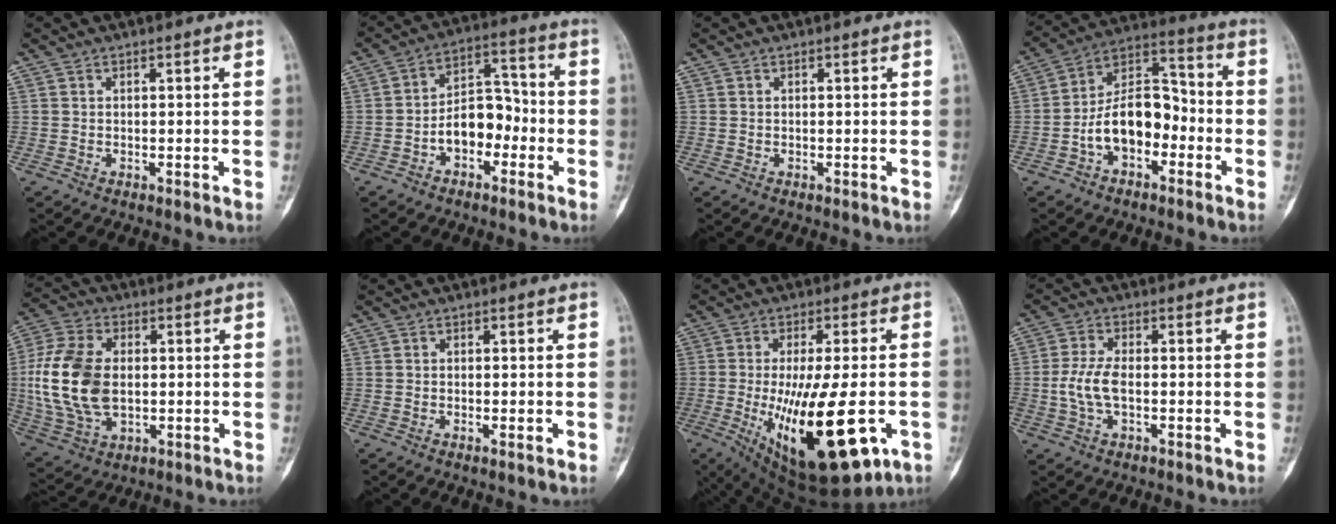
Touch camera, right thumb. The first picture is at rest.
{"total": 9.5, "force": [-3.1, 6.2, 6.4], "torque": [-0.077, 0.048, -0.062]}
{"total": 0.0}
{"total": 13.4, "force": [-4.1, 8.3, 9.8], "torque": [-0.146, 0.055, -0.080]}
{"total": 17.1, "force": [0.1, 10.8, 13.2], "torque": [-0.275, 0.003, 0.008]}
{"total": 1.5, "force": [-0.4, 0.4, 1.4], "torque": [-0.022, 0.001, -0.005]}
{"total": 22.1, "force": [-5.6, 7.7, 19.9], "torque": [-0.328, -0.021, -0.062]}
{"total": 6.1, "force": [-0.9, 3.0, 5.2], "torque": [-0.122, 0.012, -0.018]}